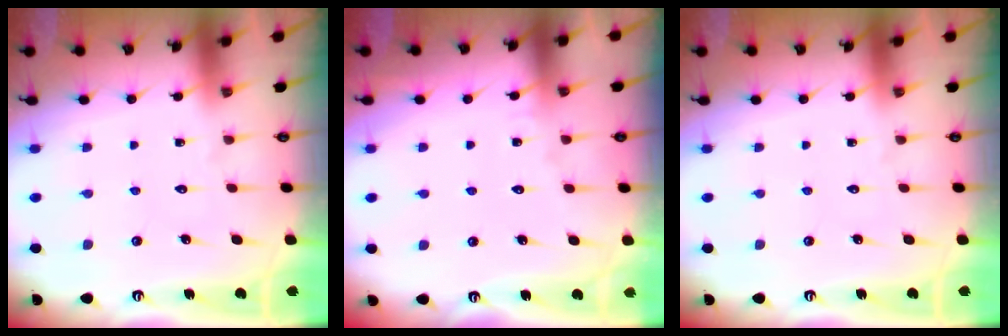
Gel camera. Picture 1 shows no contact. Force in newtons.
{"total": 3.6, "press": 3.5, "slide": 0.5}
{"total": 0.0}